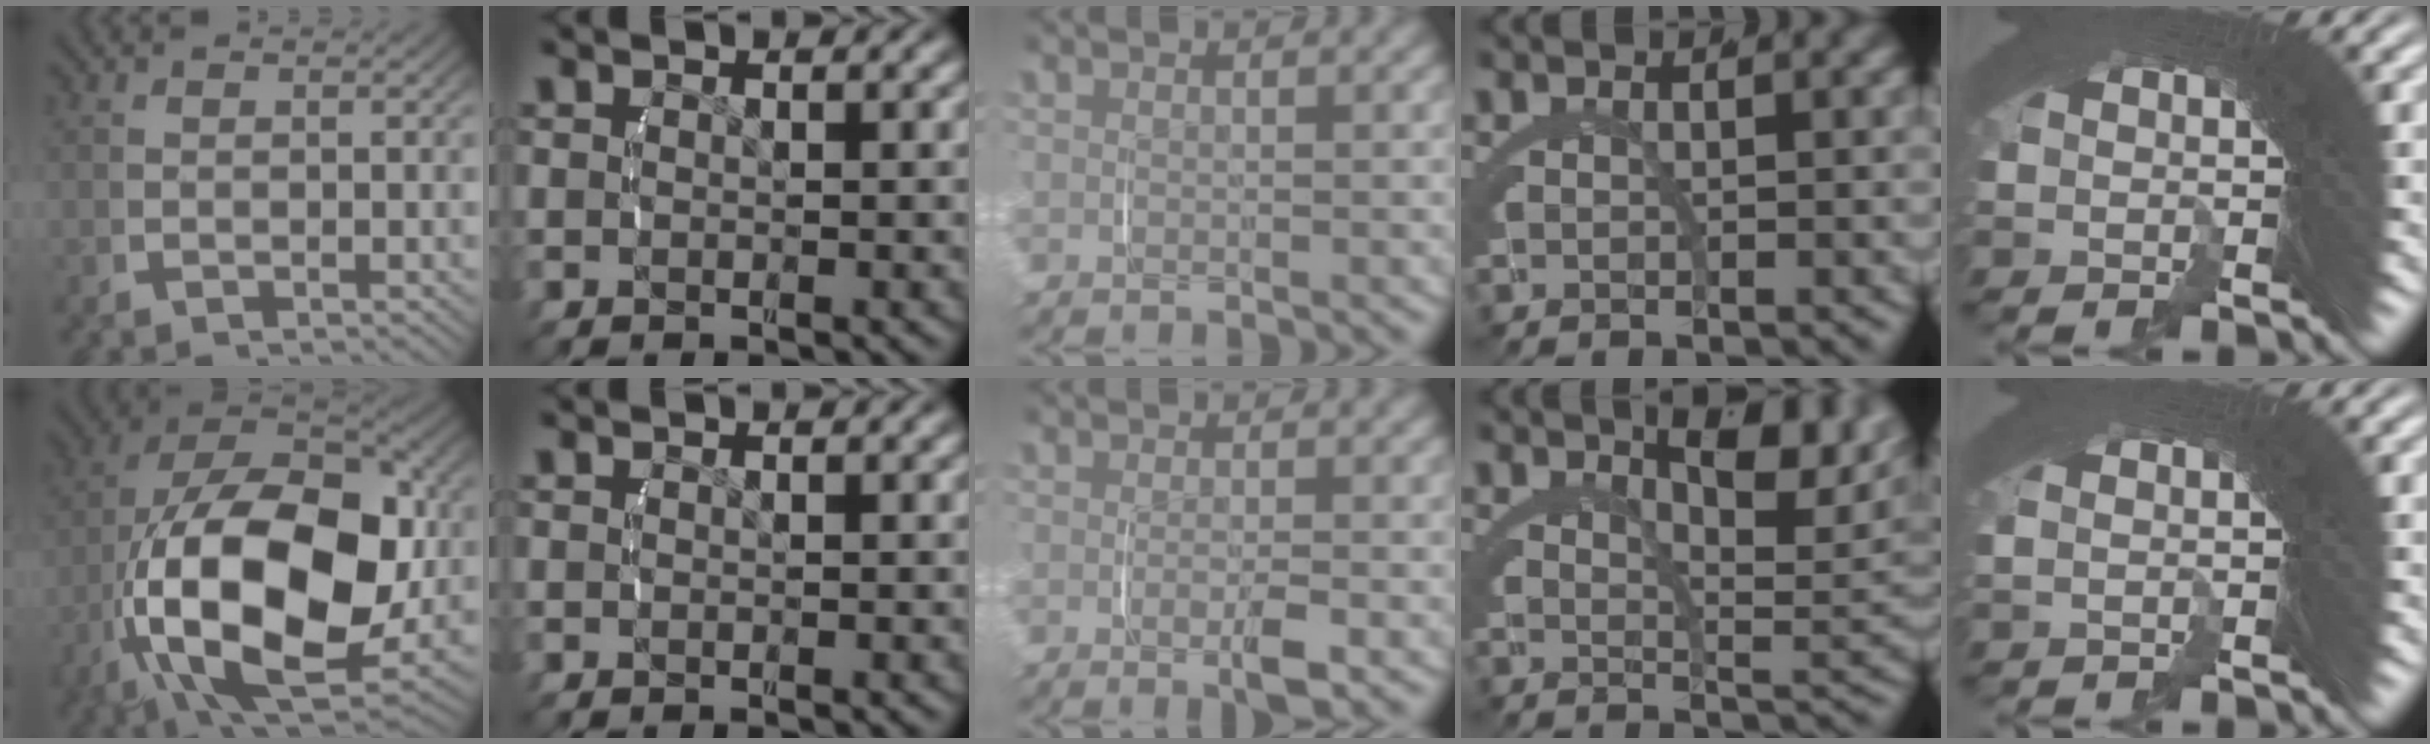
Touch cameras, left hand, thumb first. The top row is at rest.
{"thumb": {"total": 24.1, "force": [-2.6, 14.6, 19.0], "torque": [-0.396, -0.093, 0.004]}, "middle": {"total": 2.0, "force": [-0.5, 0.3, 1.9], "torque": [-0.031, -0.005, -0.007]}, "ring": {"total": 7.1, "force": [4.5, 0.7, 5.4], "torque": [-0.049, 0.014, 0.065]}, "little": {"total": 1.1, "force": [0.4, -0.2, 1.0], "torque": [0.003, 0.016, 0.001]}}